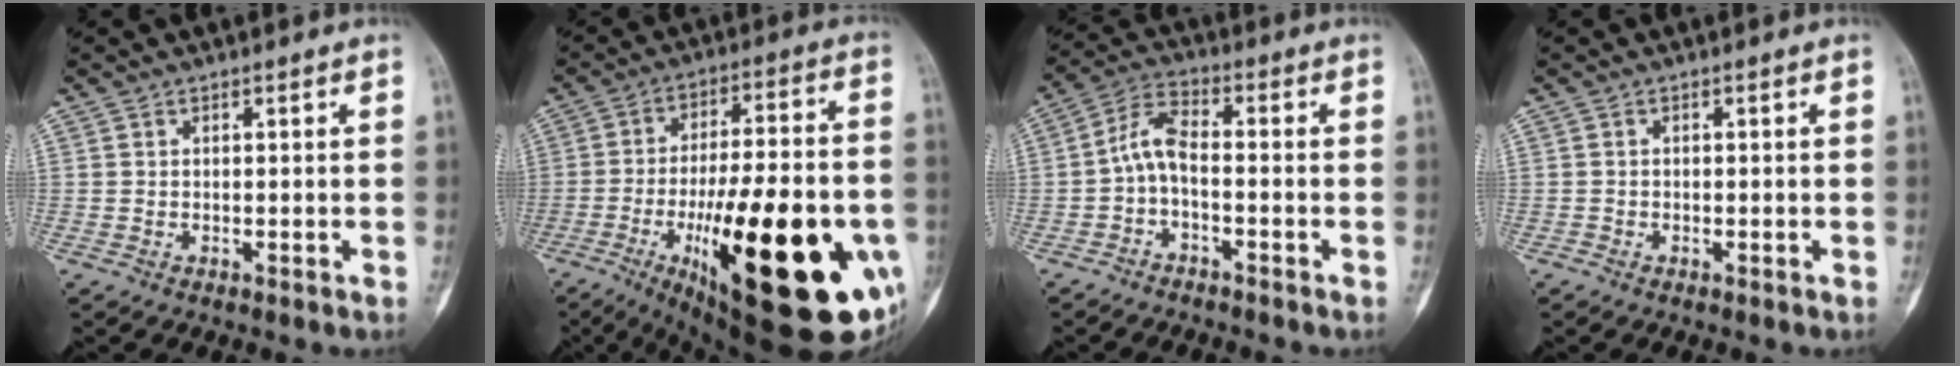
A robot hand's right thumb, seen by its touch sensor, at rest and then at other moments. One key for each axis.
{"total": 35.2, "fx": -10.6, "fy": 10.9, "fz": 31.7, "tx": -0.424, "ty": 0.007, "tz": -0.142}
{"total": 5.8, "fx": -1.8, "fy": 2.4, "fz": 5.0, "tx": -0.106, "ty": 0.033, "tz": -0.046}
{"total": 0.6, "fx": -0.4, "fy": 0.4, "fz": 0.0, "tx": 0.003, "ty": 0.003, "tz": -0.014}